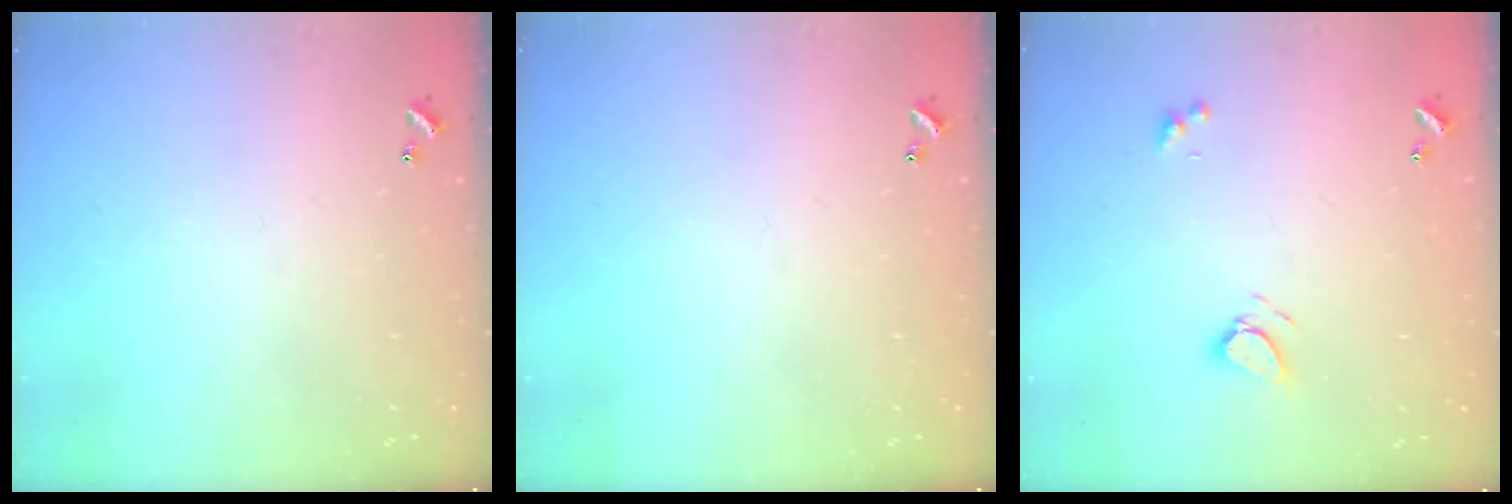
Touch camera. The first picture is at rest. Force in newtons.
{"total": 0.0}
{"total": 3.9, "press": 3.8, "slide": 0.5}